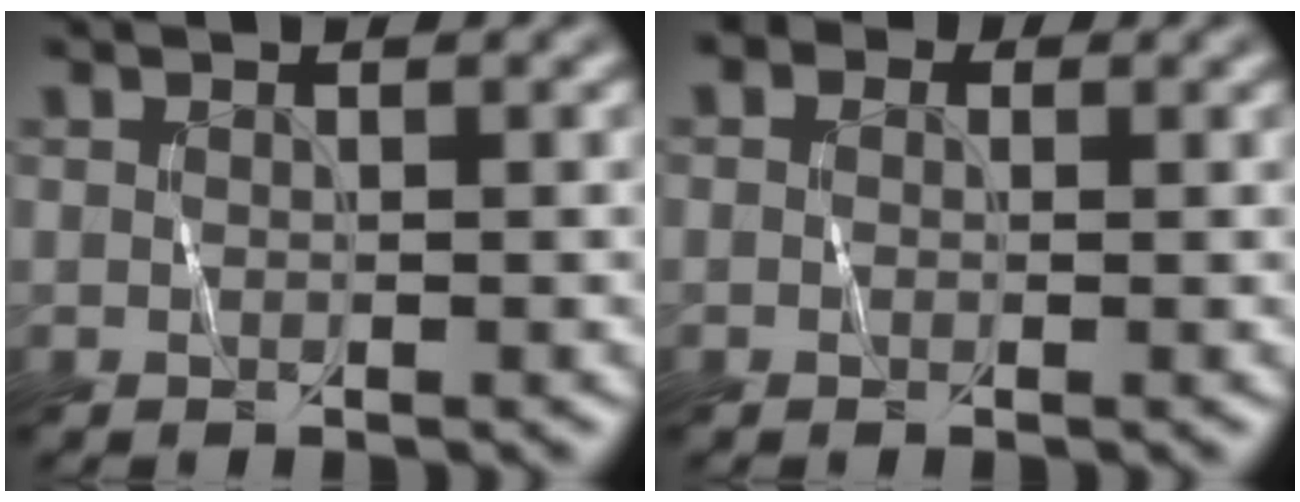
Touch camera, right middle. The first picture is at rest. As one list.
[{"total": 2.3, "force": [0.8, 1.9, 1.1], "torque": [-0.001, 0.005, -0.012]}]